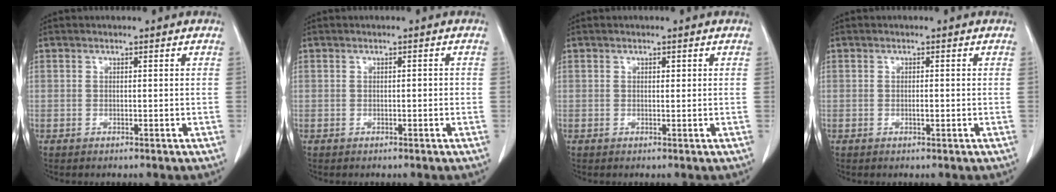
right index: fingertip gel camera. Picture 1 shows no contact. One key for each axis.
{"total": 0.6, "fx": -0.2, "fy": 0.2, "fz": 0.5, "tx": -0.008, "ty": 0.001, "tz": -0.001}
{"total": 0.5, "fx": 0.2, "fy": 0.3, "fz": 0.4, "tx": -0.007, "ty": 0.000, "tz": 0.004}
{"total": 0.9, "fx": -0.2, "fy": 0.2, "fz": 0.8, "tx": -0.016, "ty": 0.000, "tz": -0.002}